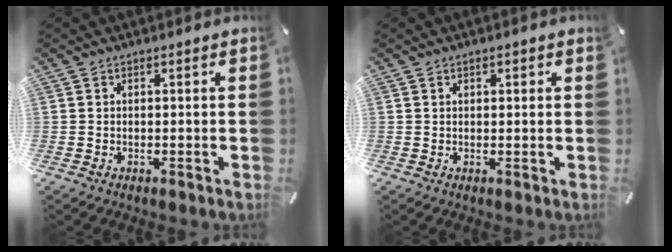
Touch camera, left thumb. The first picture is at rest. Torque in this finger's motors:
{"motor_torque": [0.20, -0.35, -0.10, 0.08, -0.02]}